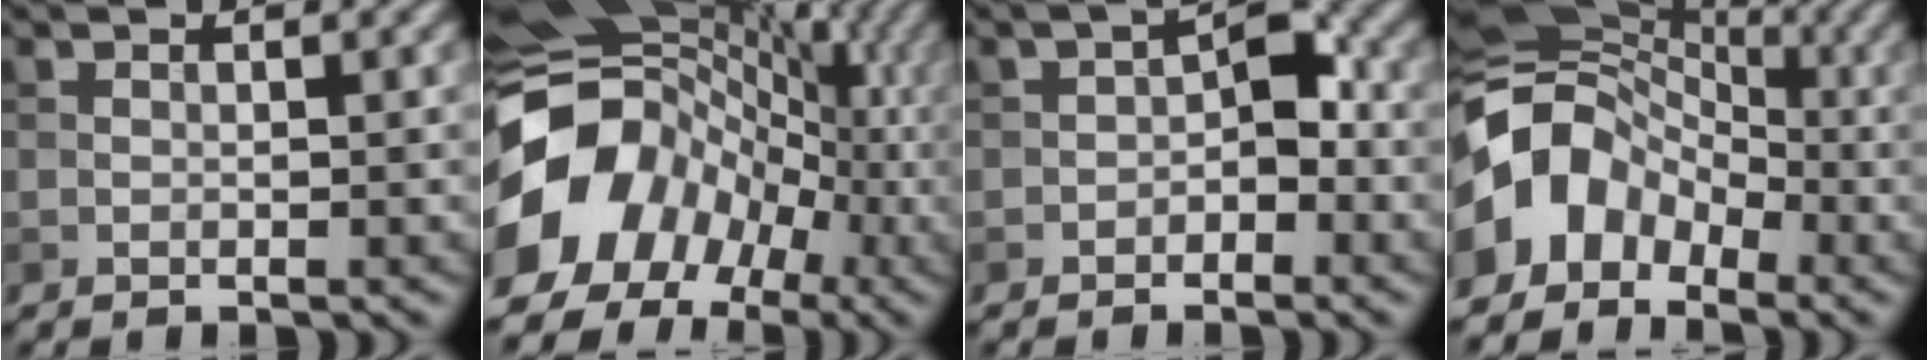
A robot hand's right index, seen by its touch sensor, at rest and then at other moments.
{"total": 14.0, "force": [-2.9, 11.6, 7.2], "torque": [-0.146, -0.010, -0.063]}
{"total": 3.1, "force": [-1.1, 1.8, 2.3], "torque": [-0.022, 0.013, -0.023]}
{"total": 8.5, "force": [-3.1, 6.4, 4.6], "torque": [-0.077, 0.010, -0.070]}